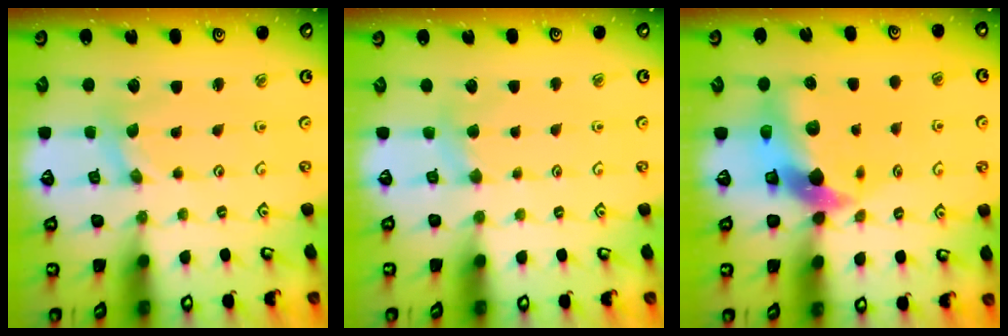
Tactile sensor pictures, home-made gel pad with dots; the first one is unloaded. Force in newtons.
{"total": 3.5, "press": 3.5, "slide": 0.4}
{"total": 10.9, "press": 10.8, "slide": 1.4}